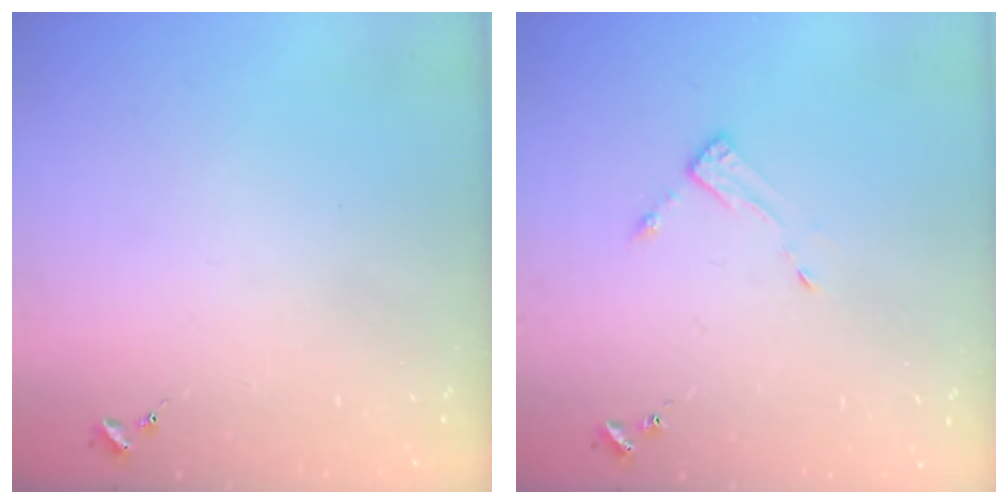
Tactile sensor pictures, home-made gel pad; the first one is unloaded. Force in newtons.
{"total": 3.3, "press": 3.2, "slide": 0.3}